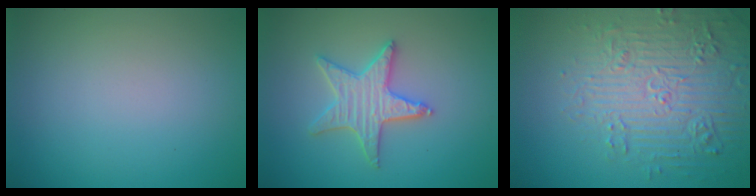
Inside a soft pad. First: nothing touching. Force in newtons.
{"total": 3.5, "press": 3.4, "slide": 0.7}
{"total": 7.0, "press": 6.9, "slide": 1.6}